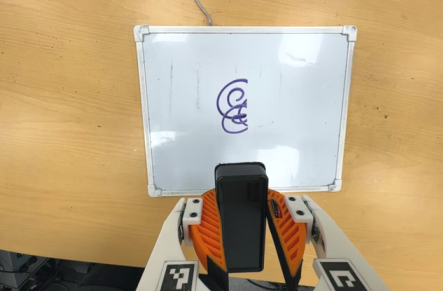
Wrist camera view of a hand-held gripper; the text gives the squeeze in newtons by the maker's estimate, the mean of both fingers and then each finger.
{"total": 10.5, "left": 10.2, "right": 10.8}